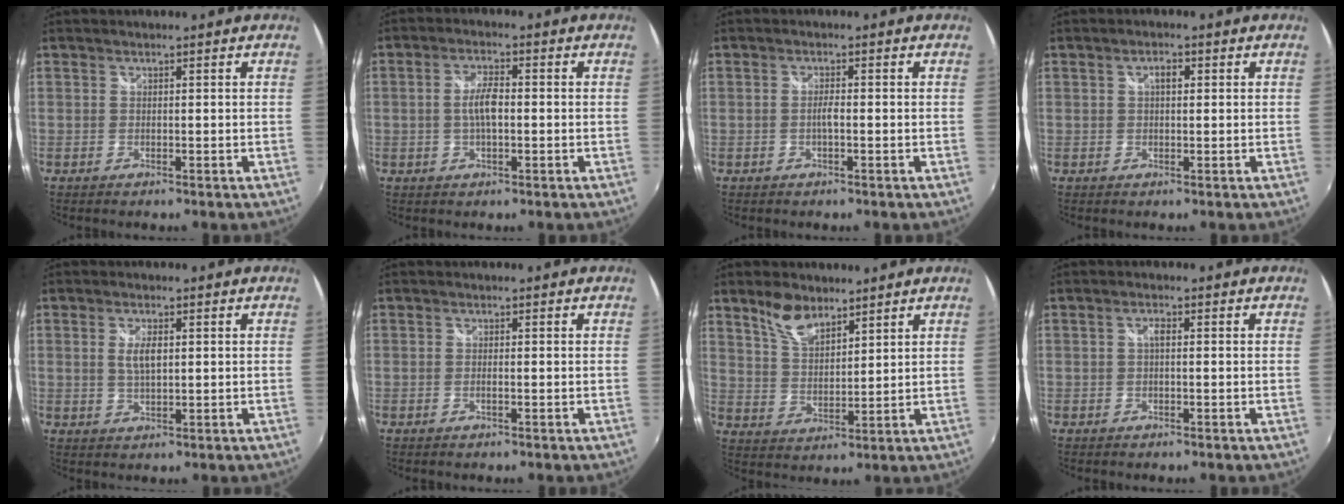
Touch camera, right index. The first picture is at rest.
{"total": 4.6, "force": [-0.5, 1.5, 4.3], "torque": [-0.083, 0.004, -0.008]}
{"total": 1.5, "force": [-0.5, 0.2, 1.4], "torque": [-0.027, 0.002, -0.010]}
{"total": 2.0, "force": [0.5, 1.0, 1.6], "torque": [-0.027, 0.006, 0.006]}
{"total": 3.7, "force": [0.6, 1.4, 3.4], "torque": [-0.063, -0.003, 0.012]}
{"total": 0.9, "force": [-0.5, -0.1, 0.7], "torque": [-0.012, -0.001, -0.009]}
{"total": 7.2, "force": [5.3, 3.2, 3.7], "torque": [-0.064, 0.007, 0.104]}
{"total": 1.3, "force": [0.0, 0.5, 1.3], "torque": [-0.023, 0.006, -0.003]}